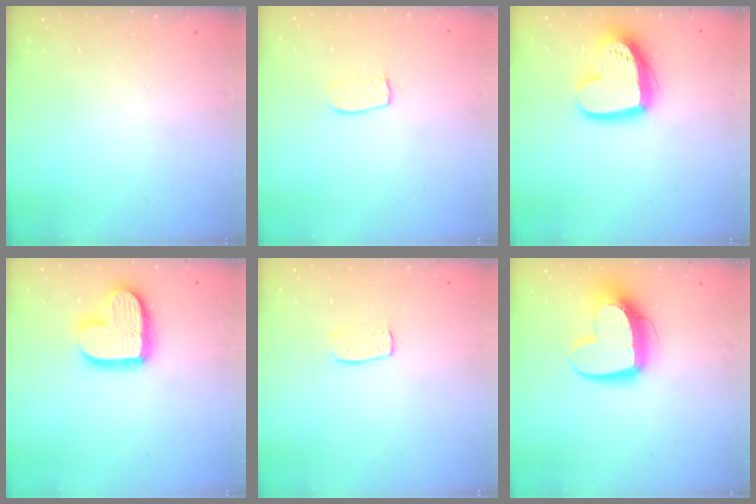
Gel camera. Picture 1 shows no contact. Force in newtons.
{"total": 4.8, "press": 4.8, "slide": 0.3}
{"total": 16.7, "press": 16.6, "slide": 1.4}
{"total": 16.1, "press": 16.1, "slide": 1.3}
{"total": 6.6, "press": 6.6, "slide": 0.2}
{"total": 14.1, "press": 14.0, "slide": 1.2}